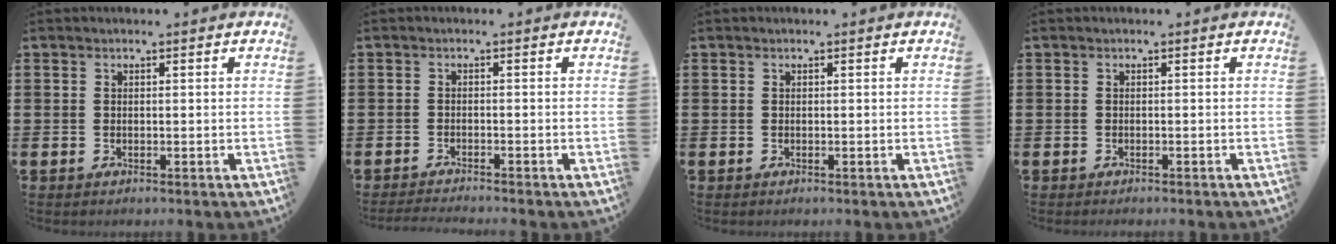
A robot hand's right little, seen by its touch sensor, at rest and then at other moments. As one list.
[{"total": 1.2, "force": [-1.2, -0.2, 0.3], "torque": [-0.005, -0.001, -0.023]}, {"total": 0.0}, {"total": 0.0}]